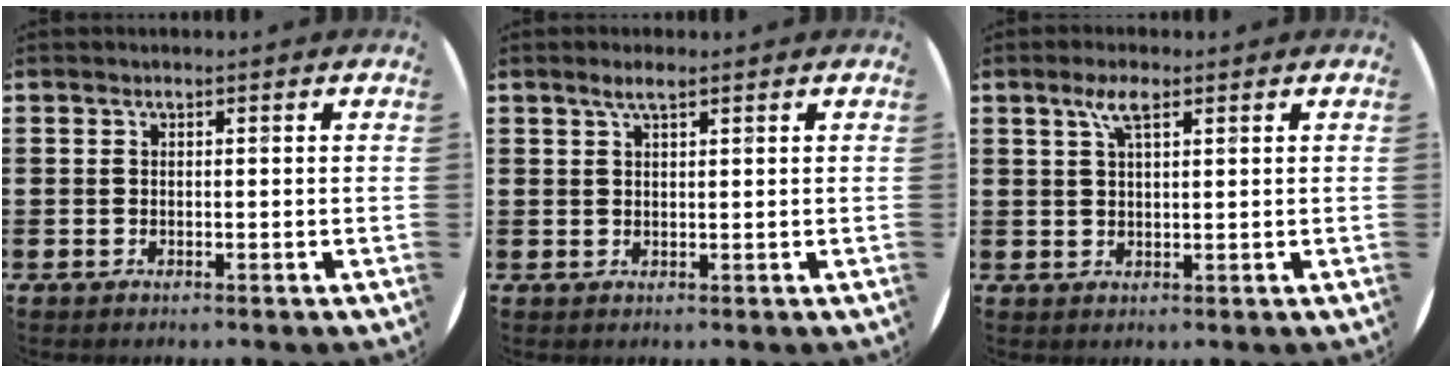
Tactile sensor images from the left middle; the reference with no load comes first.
{"total": 2.1, "force": [1.5, 0.4, 1.4], "torque": [-0.028, 0.005, 0.026]}
{"total": 3.7, "force": [2.2, 1.0, 2.9], "torque": [-0.062, 0.009, 0.036]}